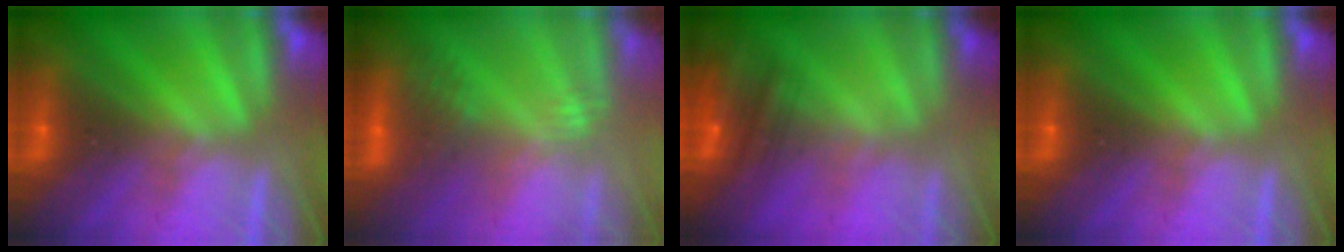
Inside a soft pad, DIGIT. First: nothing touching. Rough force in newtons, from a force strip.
{"total": 2.7}
{"total": 4.8}
{"total": 0.0}